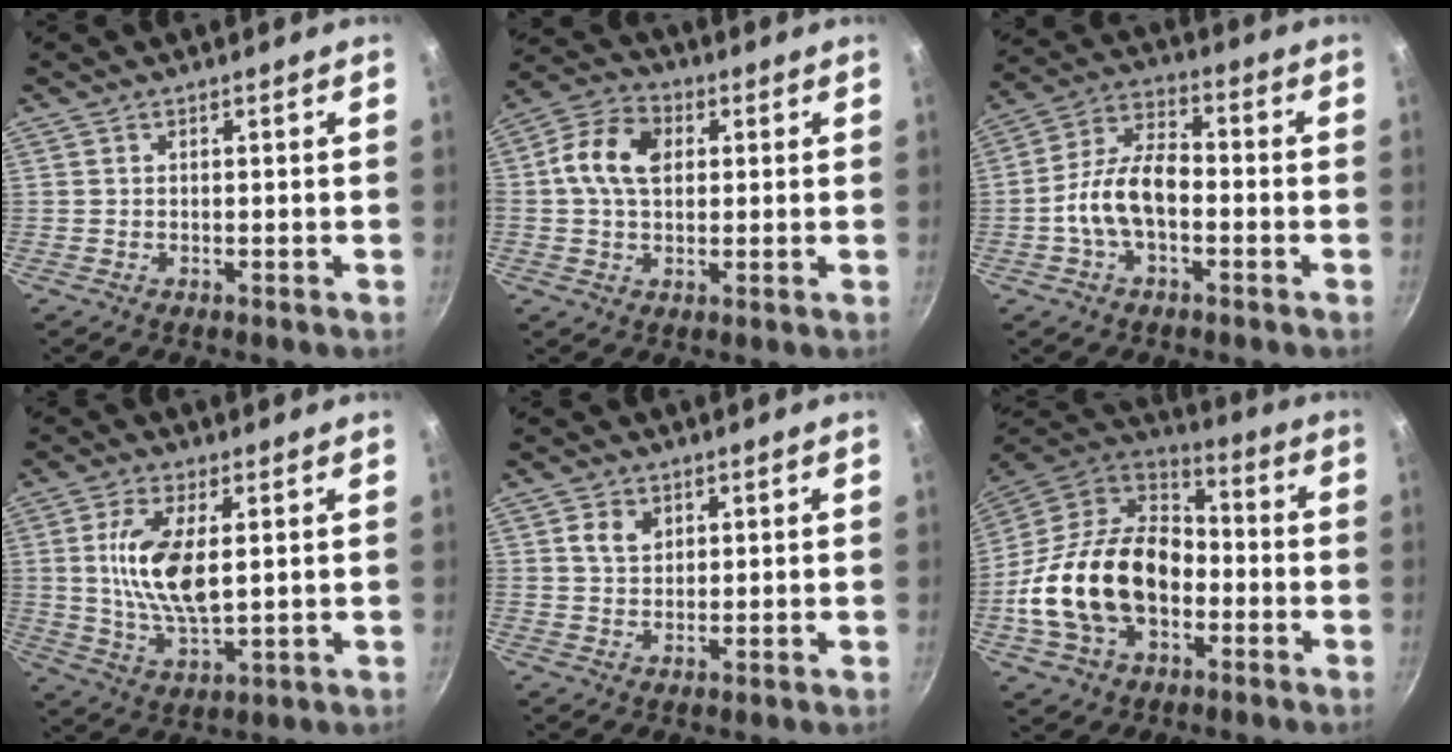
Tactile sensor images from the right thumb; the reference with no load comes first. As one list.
[{"total": 10.5, "force": [1.7, 7.2, 7.4], "torque": [-0.121, 0.015, 0.014]}, {"total": 11.0, "force": [-2.5, 6.2, 8.8], "torque": [-0.143, 0.044, -0.057]}, {"total": 12.2, "force": [2.1, 5.3, 10.8], "torque": [-0.205, -0.011, 0.045]}, {"total": 4.2, "force": [1.6, 3.2, 2.3], "torque": [-0.026, -0.003, 0.028]}, {"total": 23.5, "force": [-4.7, 16.1, 16.4], "torque": [-0.282, 0.047, -0.089]}]